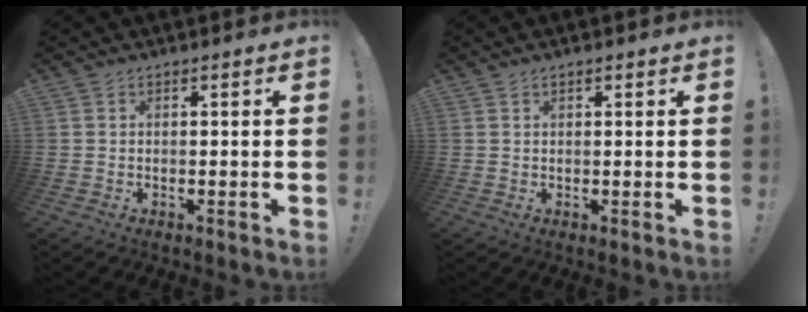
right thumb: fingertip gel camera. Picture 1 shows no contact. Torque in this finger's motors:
{"motor_torque": [-0.21, -0.42, -0.18, 0.06, 0.04]}